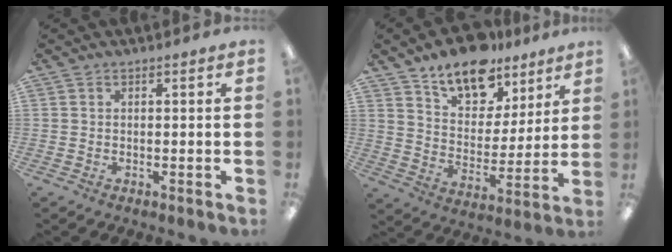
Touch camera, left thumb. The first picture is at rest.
{"total": 13.6, "force": [10.6, 7.0, 4.9], "torque": [-0.074, -0.072, 0.194]}